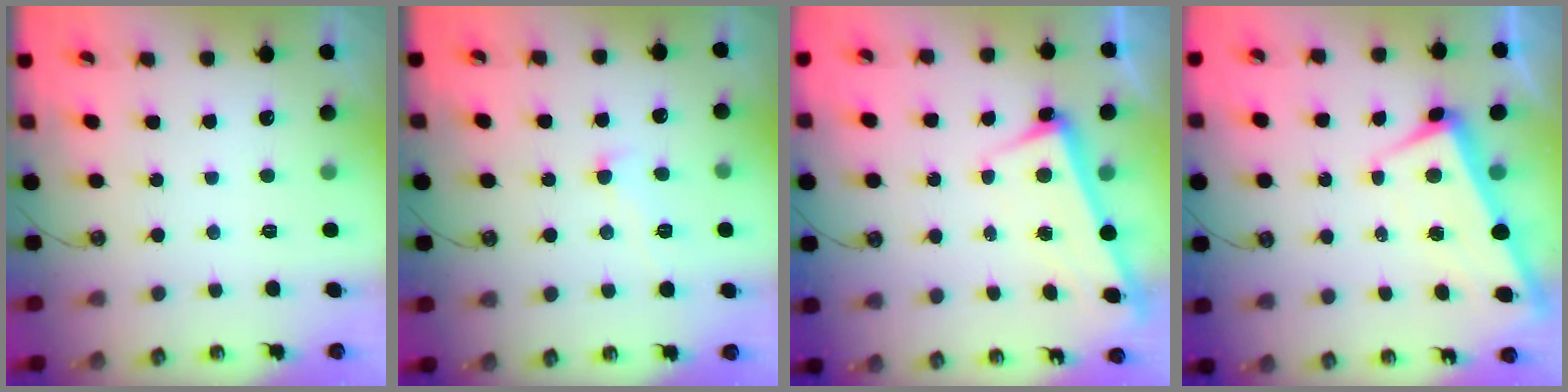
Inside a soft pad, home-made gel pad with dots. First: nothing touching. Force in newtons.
{"total": 2.3, "press": 2.2, "slide": 0.8}
{"total": 2.7, "press": 2.6, "slide": 0.7}
{"total": 1.0, "press": 0.7, "slide": 0.7}